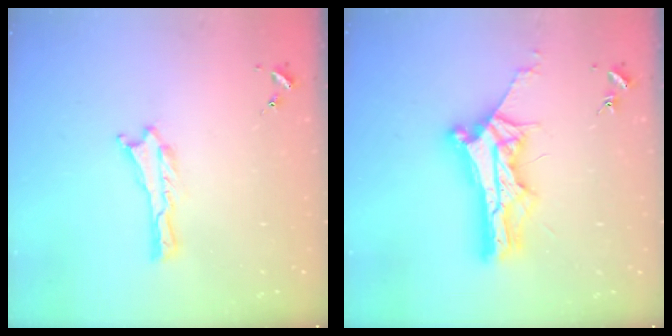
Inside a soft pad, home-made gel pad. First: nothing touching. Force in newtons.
{"total": 9.2, "press": 9.2, "slide": 0.4}